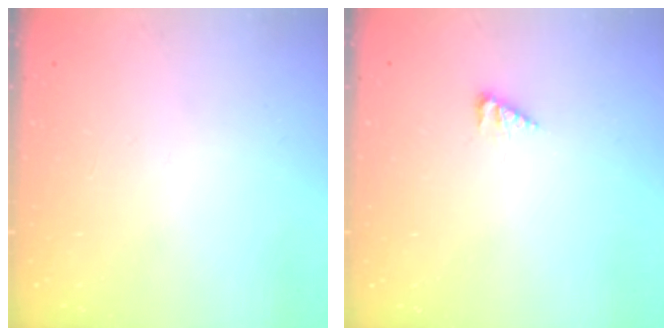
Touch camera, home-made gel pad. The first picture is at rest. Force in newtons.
{"total": 2.4, "press": 2.4, "slide": 0.4}